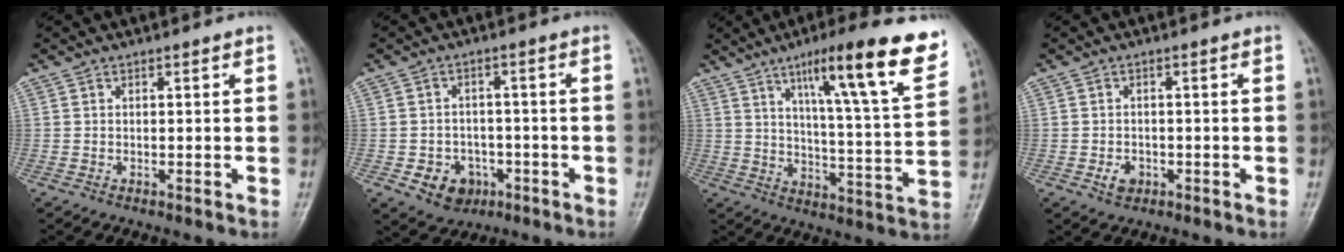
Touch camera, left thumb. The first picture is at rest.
{"total": 6.9, "force": [-2.7, 5.7, 2.8], "torque": [-0.020, 0.021, -0.033]}
{"total": 19.9, "force": [11.2, 2.6, 16.3], "torque": [-0.213, -0.044, 0.166]}
{"total": 2.7, "force": [-1.1, 2.1, 1.4], "torque": [-0.014, 0.004, -0.014]}